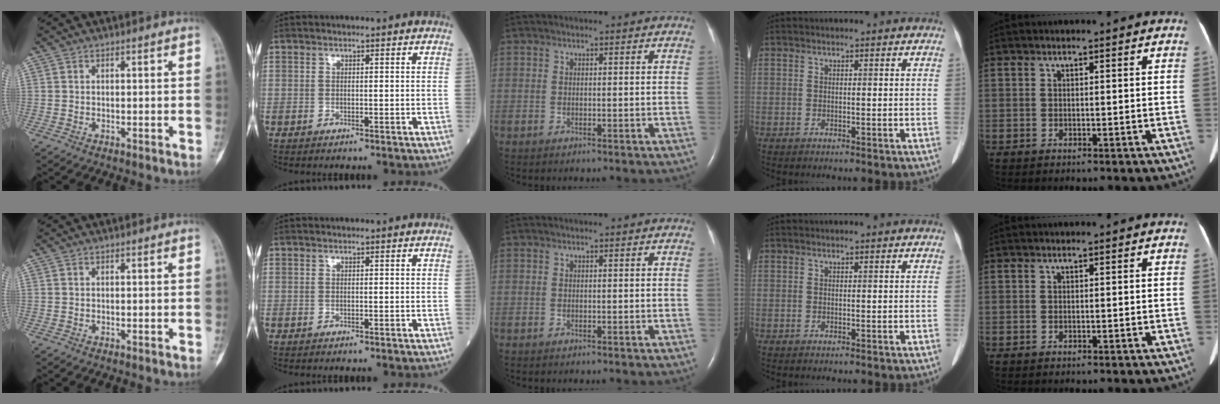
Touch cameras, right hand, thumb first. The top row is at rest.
{}